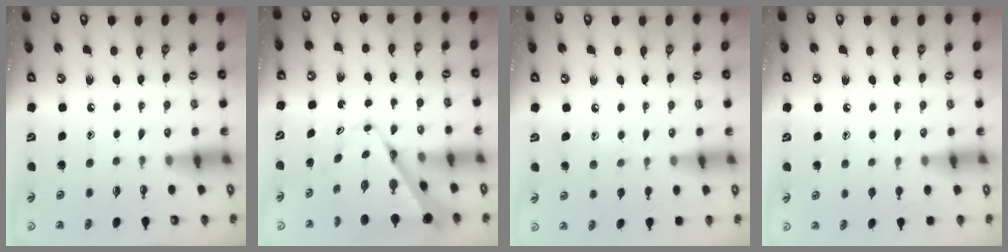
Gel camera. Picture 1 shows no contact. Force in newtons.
{"total": 10.8, "press": 10.8, "slide": 1.1}
{"total": 7.8, "press": 7.7, "slide": 0.5}
{"total": 5.0, "press": 4.9, "slide": 0.4}